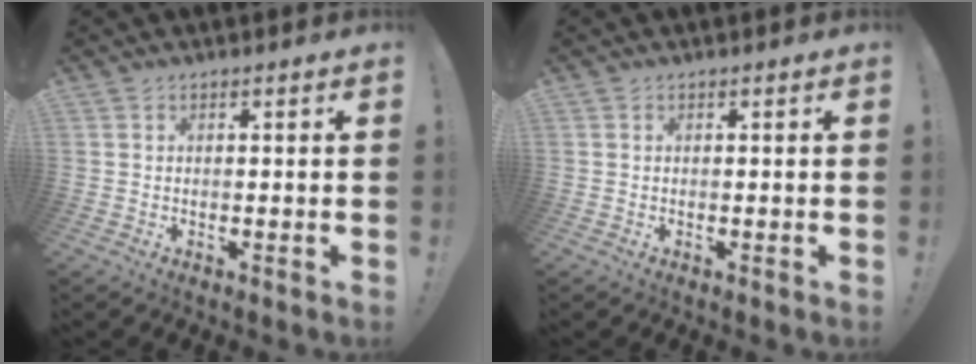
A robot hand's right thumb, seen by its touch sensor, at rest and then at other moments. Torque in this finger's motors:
{"motor_torque": [0.16, 0.00, 0.31, -0.11, -0.05]}